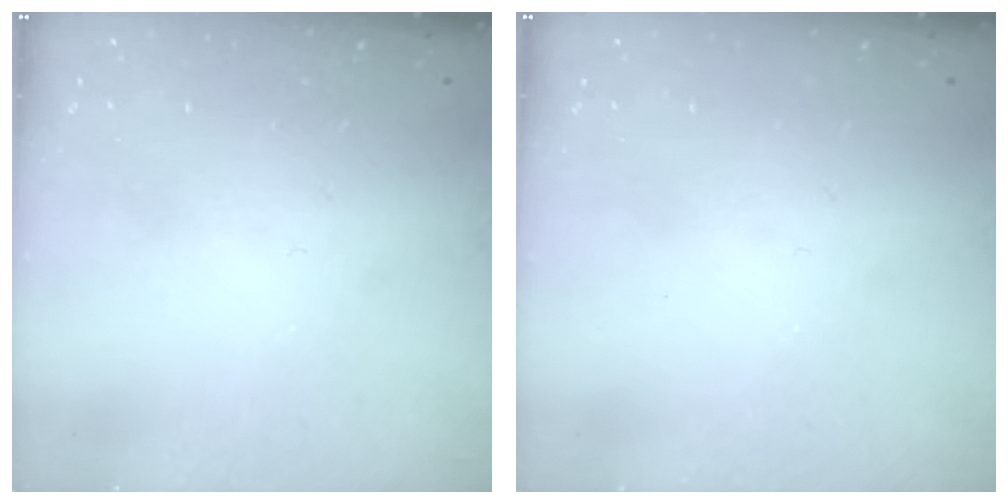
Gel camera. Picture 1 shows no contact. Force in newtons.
{"total": 0.0}